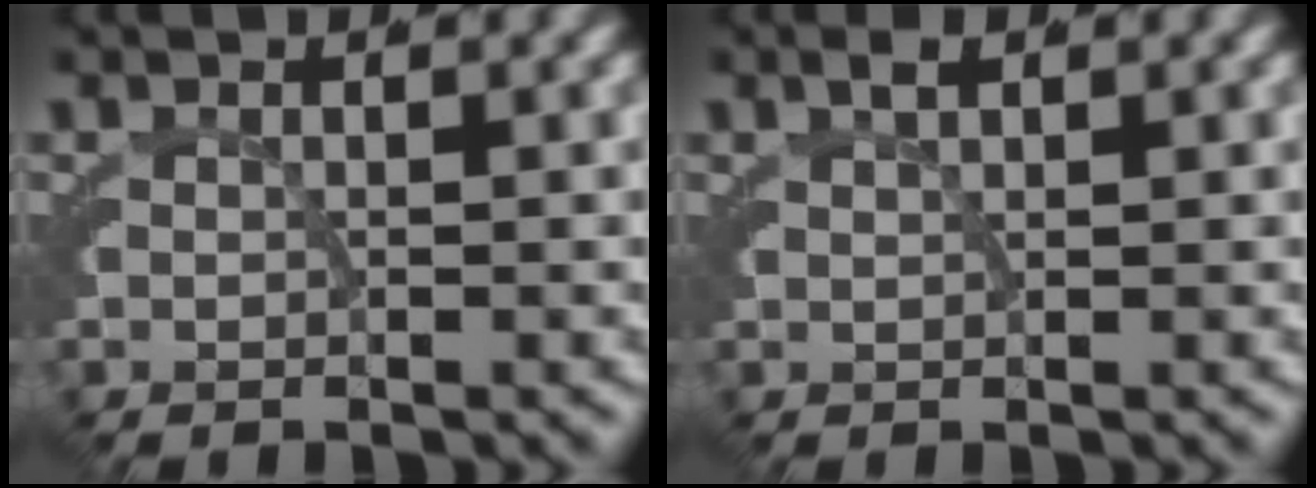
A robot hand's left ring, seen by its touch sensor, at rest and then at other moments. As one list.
[{"total": 1.1, "force": [0.9, 0.1, 0.6], "torque": [-0.008, 0.007, 0.015]}]